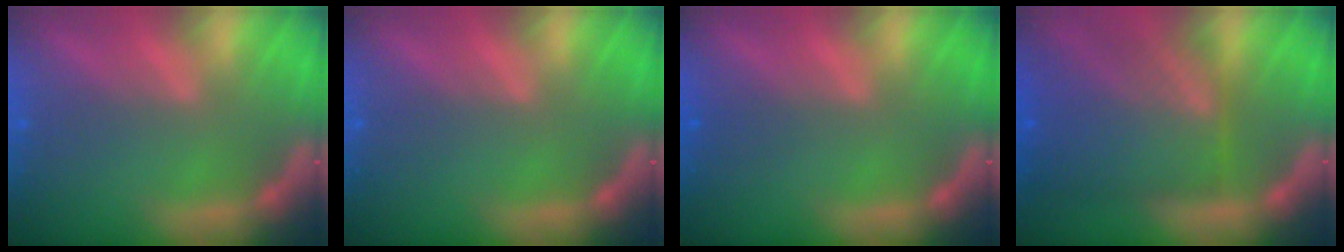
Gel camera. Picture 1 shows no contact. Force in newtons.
{"total": 0.0}
{"total": 0.9}
{"total": 9.6}